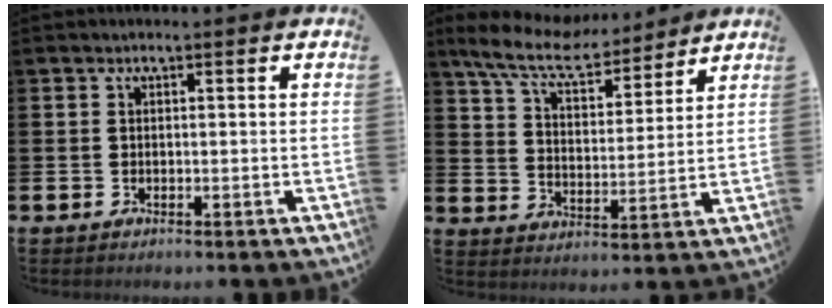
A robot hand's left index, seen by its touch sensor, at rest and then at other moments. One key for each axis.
{"total": 9.2, "fx": 8.2, "fy": 2.3, "fz": 3.5, "tx": -0.095, "ty": -0.044, "tz": 0.145}